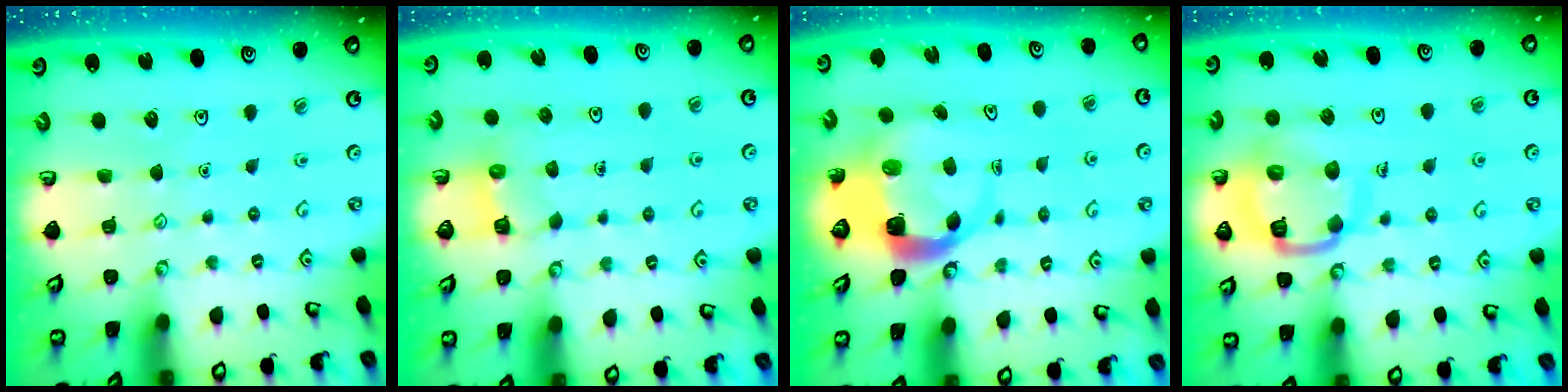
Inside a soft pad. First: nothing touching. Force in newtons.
{"total": 3.1, "press": 3.1, "slide": 0.6}
{"total": 5.1, "press": 5.1, "slide": 0.7}
{"total": 14.2, "press": 14.1, "slide": 1.5}